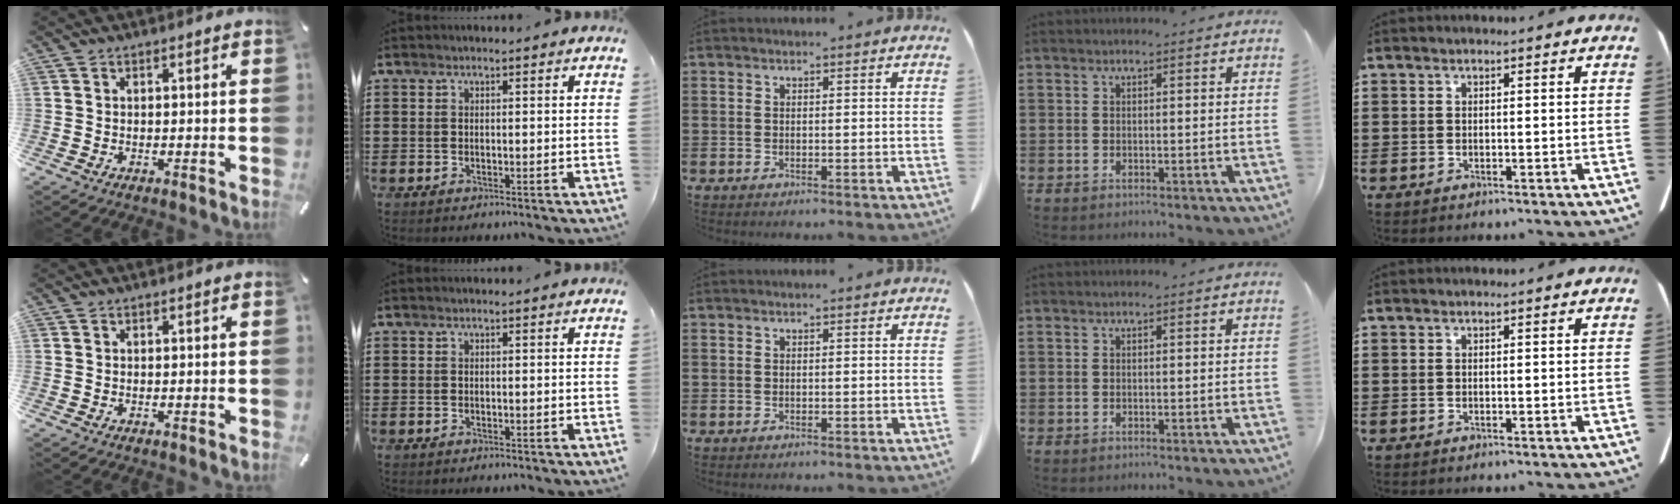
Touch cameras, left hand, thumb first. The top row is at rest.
{}